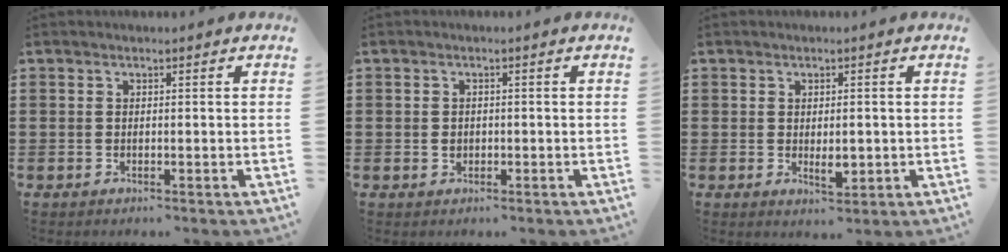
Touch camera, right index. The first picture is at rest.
{"total": 1.1, "force": [-0.2, 0.9, 0.7], "torque": [-0.016, 0.003, -0.004]}
{"total": 2.9, "force": [-0.1, 1.3, 2.6], "torque": [-0.038, -0.001, -0.003]}